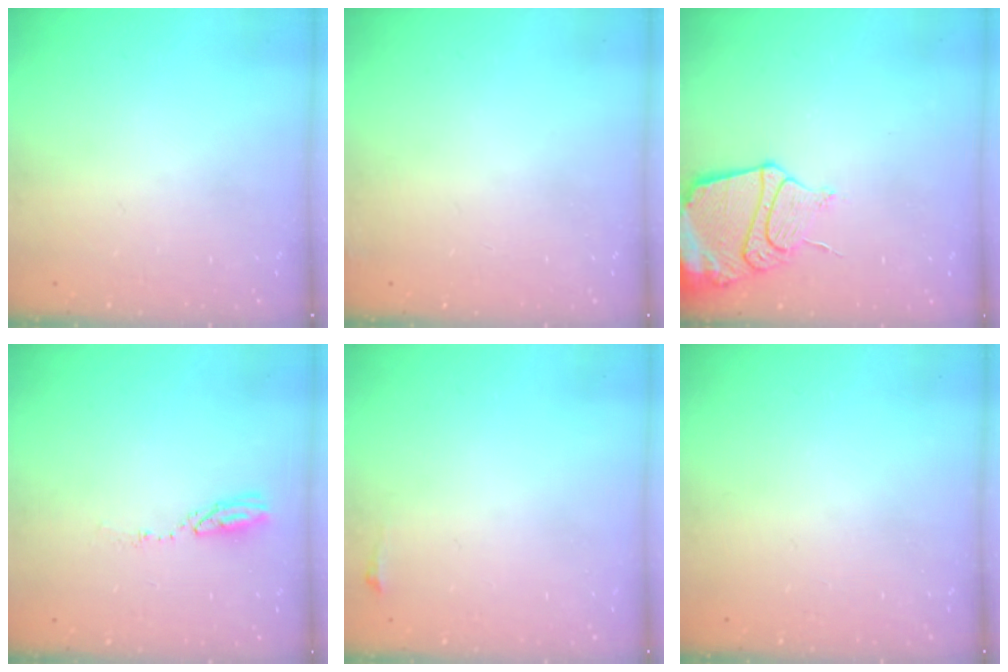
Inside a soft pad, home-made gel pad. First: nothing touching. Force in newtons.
{"total": 2.8, "press": 2.6, "slide": 0.9}
{"total": 15.3, "press": 15.2, "slide": 1.7}
{"total": 3.7, "press": 3.7, "slide": 0.2}
{"total": 3.9, "press": 2.7, "slide": 2.8}
{"total": 0.0}